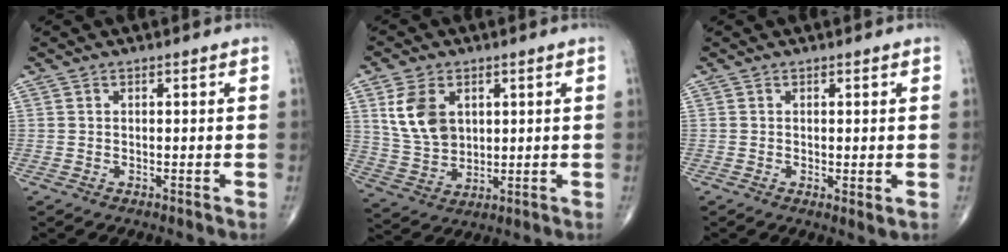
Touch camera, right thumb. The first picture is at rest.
{"total": 10.1, "force": [3.3, 7.1, 6.4], "torque": [-0.109, -0.012, 0.076]}
{"total": 1.9, "force": [0.0, 0.5, 1.8], "torque": [-0.032, -0.009, -0.001]}